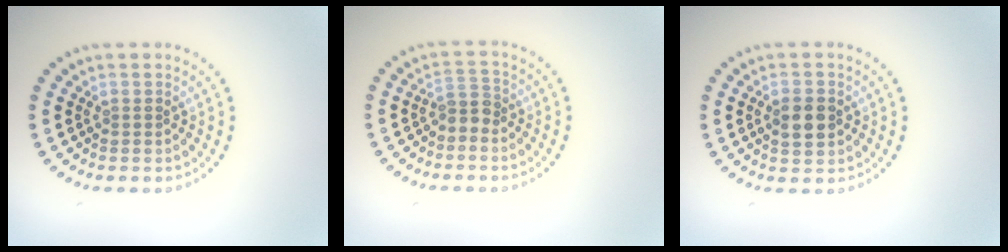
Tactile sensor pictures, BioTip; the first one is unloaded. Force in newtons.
{"total": 1.8, "press": 1.4, "slide": 1.2}
{"total": 2.9, "press": 2.9, "slide": 0.1}